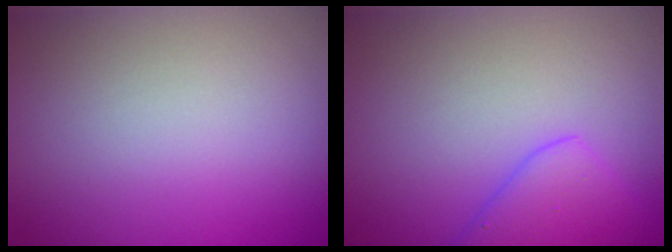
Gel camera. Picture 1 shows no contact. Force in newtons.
{"total": 2.9, "press": 2.9, "slide": 0.0}